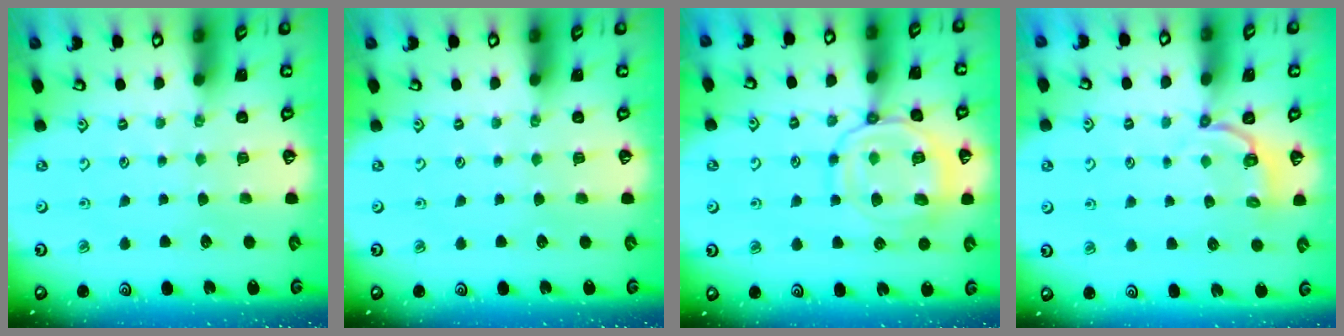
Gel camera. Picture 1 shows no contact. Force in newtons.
{"total": 0.0}
{"total": 14.2, "press": 14.2, "slide": 1.3}
{"total": 3.3, "press": 2.2, "slide": 2.5}